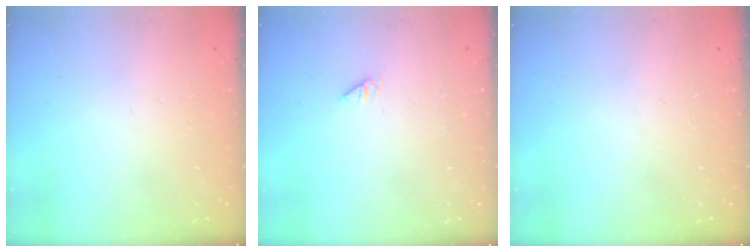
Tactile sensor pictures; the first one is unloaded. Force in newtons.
{"total": 0.0}
{"total": 0.0}